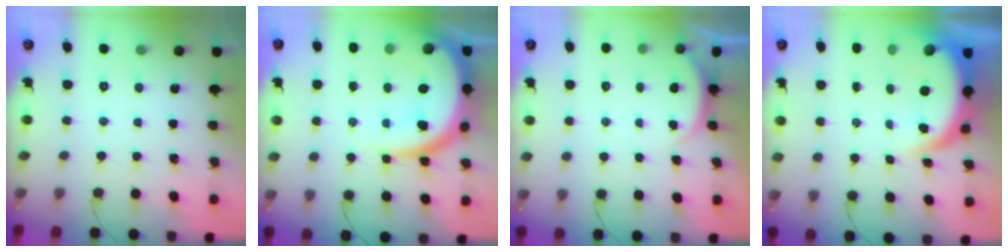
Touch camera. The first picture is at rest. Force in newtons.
{"total": 19.7, "press": 19.6, "slide": 1.6}
{"total": 1.6, "press": 1.5, "slide": 0.6}
{"total": 7.0, "press": 7.0, "slide": 0.5}